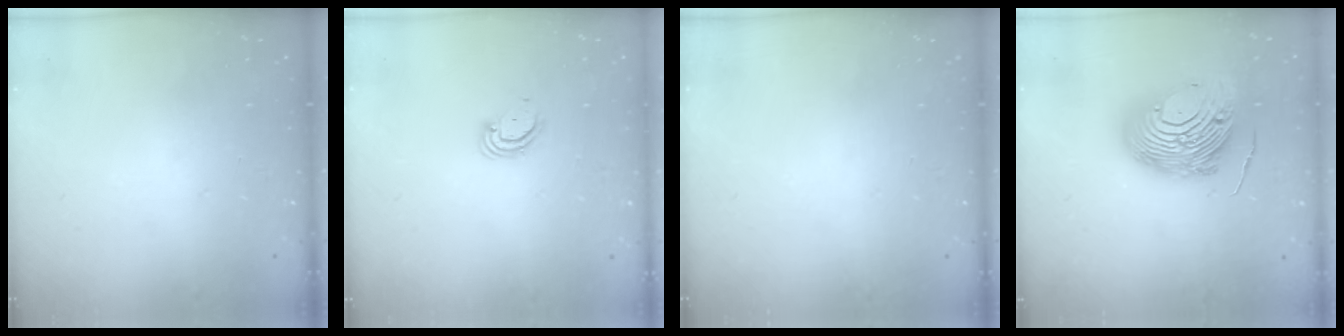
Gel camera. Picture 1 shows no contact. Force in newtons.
{"total": 3.6, "press": 3.6, "slide": 0.3}
{"total": 0.0}
{"total": 17.6, "press": 17.5, "slide": 2.2}